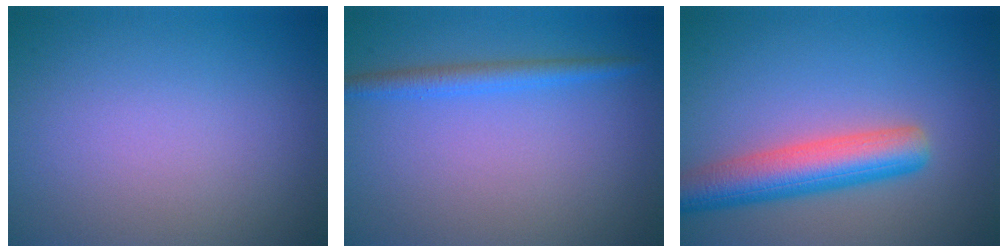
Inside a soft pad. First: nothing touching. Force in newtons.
{"total": 2.0, "press": 2.0, "slide": 0.2}
{"total": 6.0, "press": 6.0, "slide": 0.3}